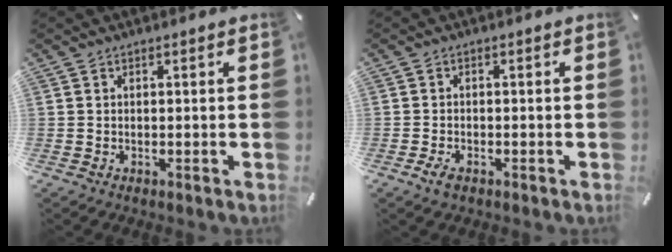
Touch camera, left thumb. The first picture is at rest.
{"total": 2.1, "force": [-1.3, 1.0, 1.3], "torque": [-0.036, -0.002, -0.028]}